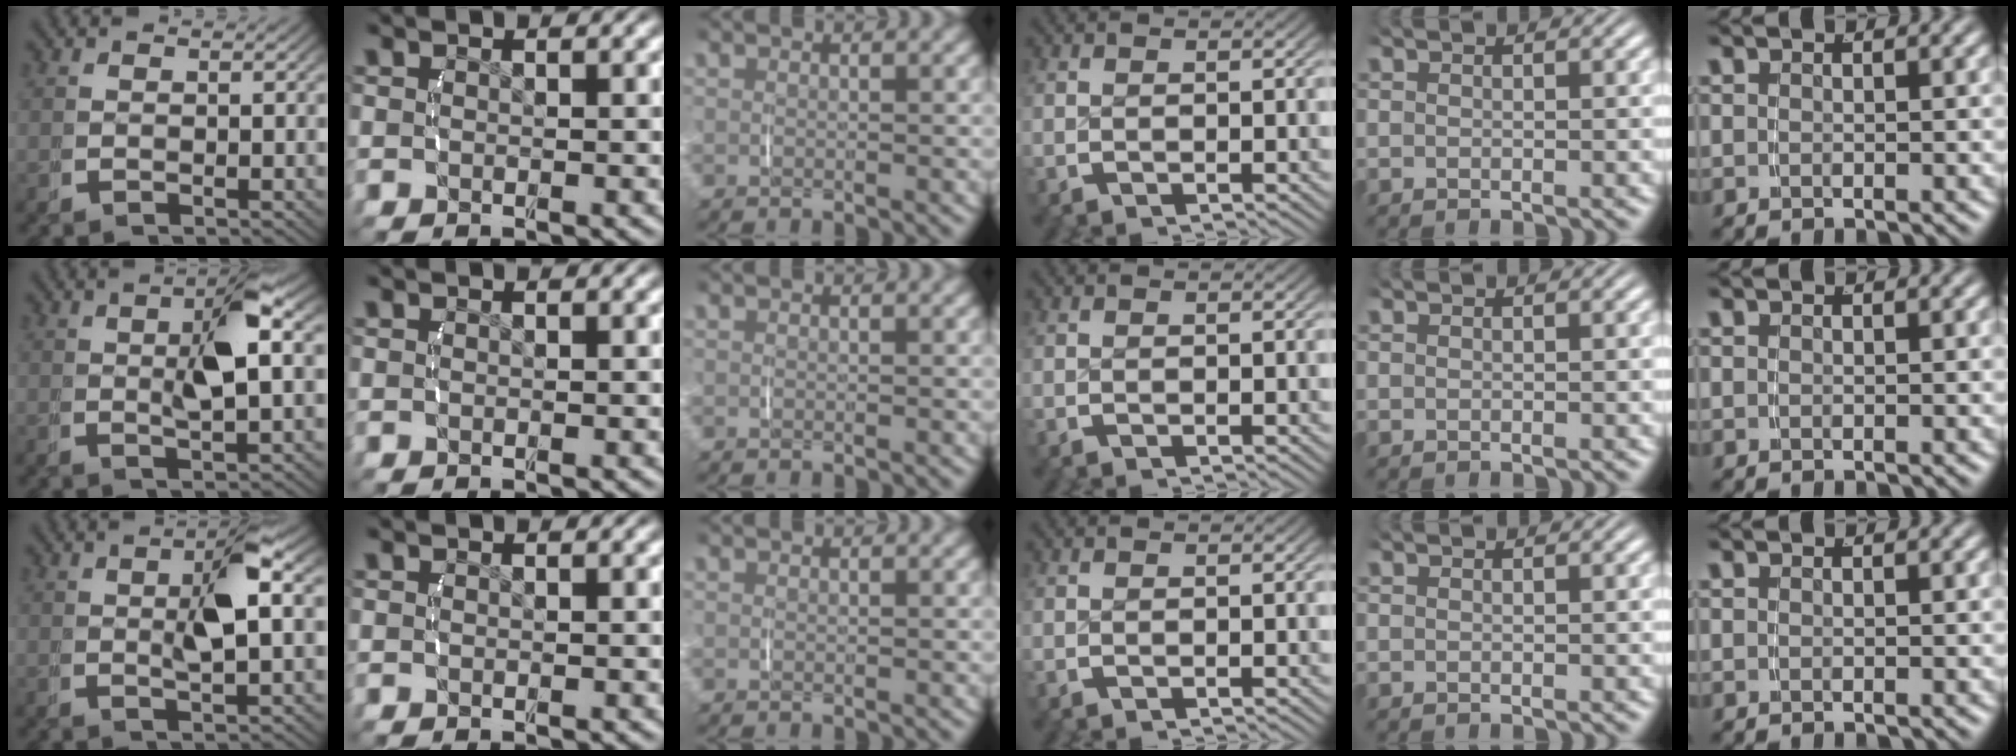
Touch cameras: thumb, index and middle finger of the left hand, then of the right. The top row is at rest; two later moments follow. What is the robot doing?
{"motion": "lift_and_place", "object": "jar lid"}